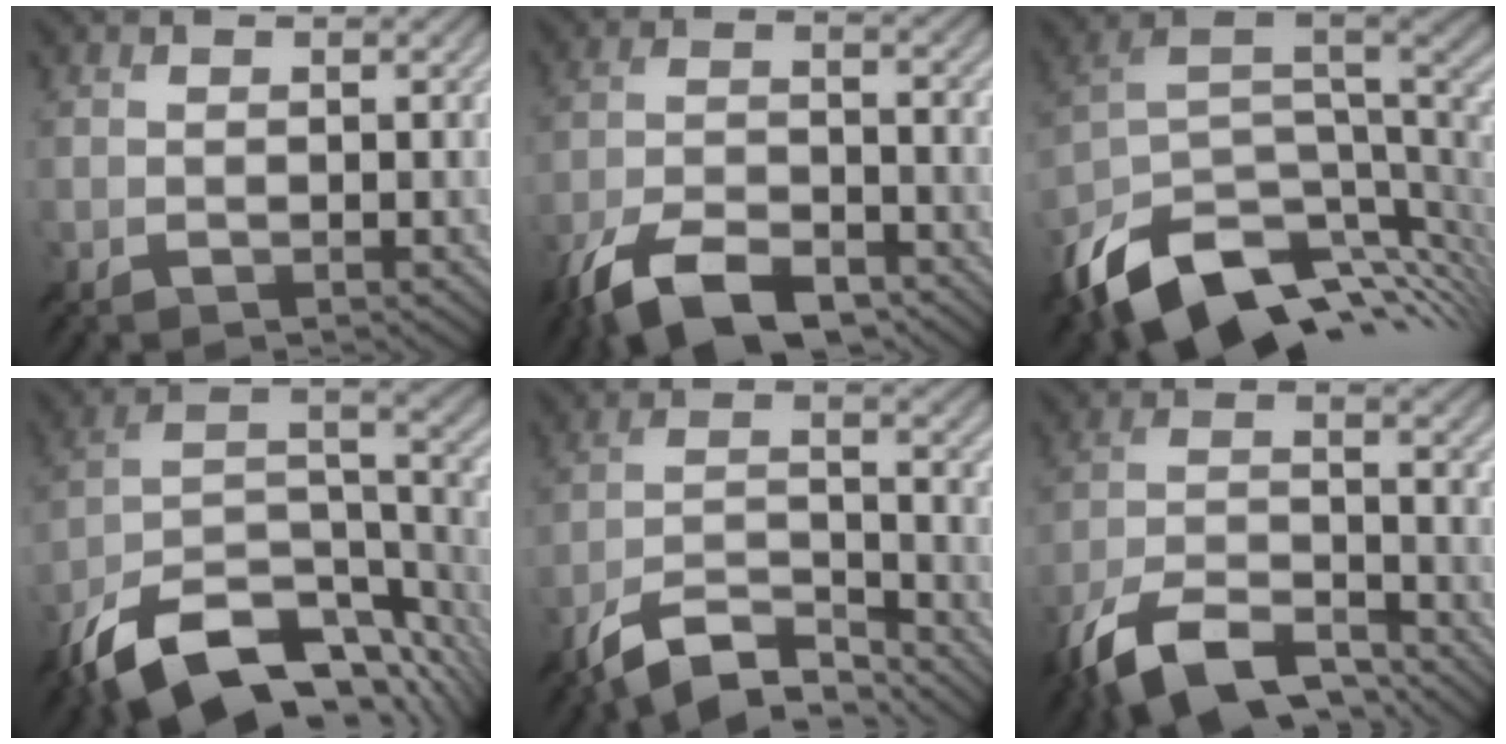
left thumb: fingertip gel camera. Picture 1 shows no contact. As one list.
[{"total": 11.2, "force": [-7.9, 4.4, 6.7], "torque": [-0.133, -0.007, -0.156]}, {"total": 13.9, "force": [-5.9, 8.3, 9.6], "torque": [-0.214, -0.035, -0.090]}, {"total": 16.3, "force": [-10.0, 7.4, 10.5], "torque": [-0.226, -0.019, -0.162]}, {"total": 9.5, "force": [-7.4, 2.8, 5.2], "torque": [-0.098, 0.006, -0.147]}, {"total": 12.7, "force": [-9.3, 4.7, 7.3], "torque": [-0.153, -0.005, -0.187]}]